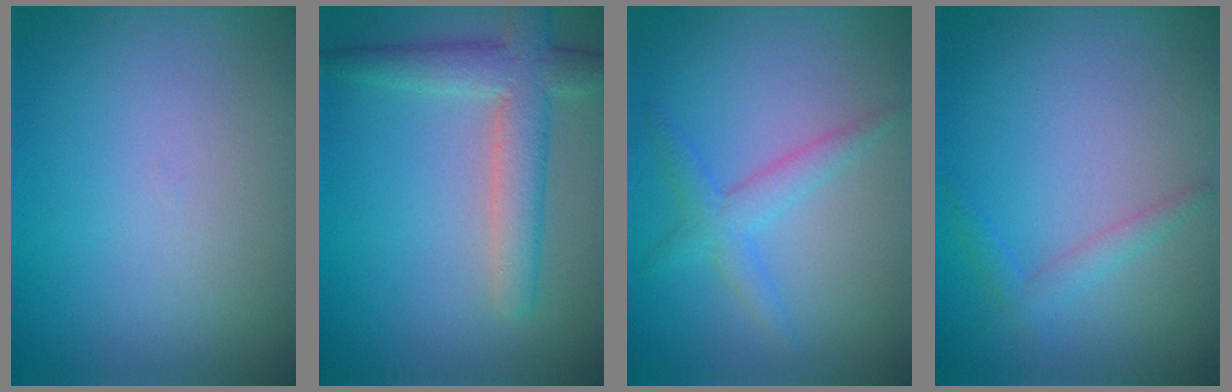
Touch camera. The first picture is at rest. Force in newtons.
{"total": 4.5, "press": 4.5, "slide": 0.2}
{"total": 2.2, "press": 2.2, "slide": 0.1}
{"total": 1.4, "press": 1.4, "slide": 0.1}